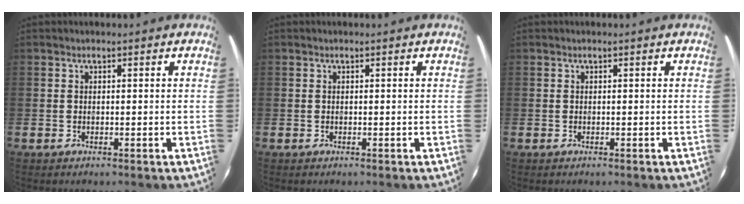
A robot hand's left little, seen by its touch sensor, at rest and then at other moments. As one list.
[{"total": 0.0}, {"total": 0.0}]